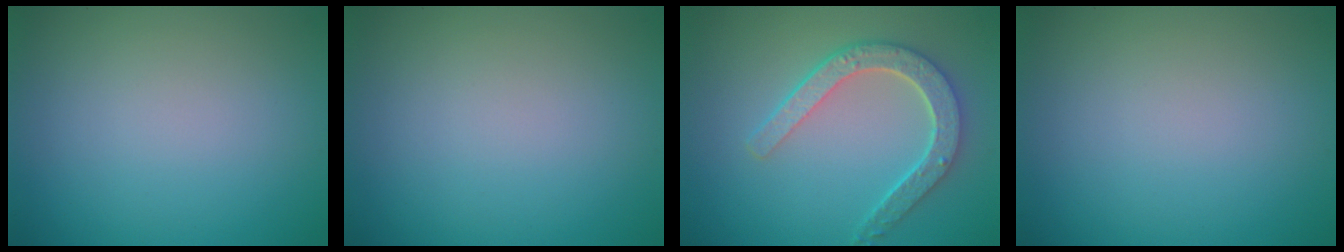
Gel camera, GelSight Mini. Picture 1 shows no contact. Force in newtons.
{"total": 0.0}
{"total": 4.9, "press": 3.9, "slide": 3.0}
{"total": 0.0}